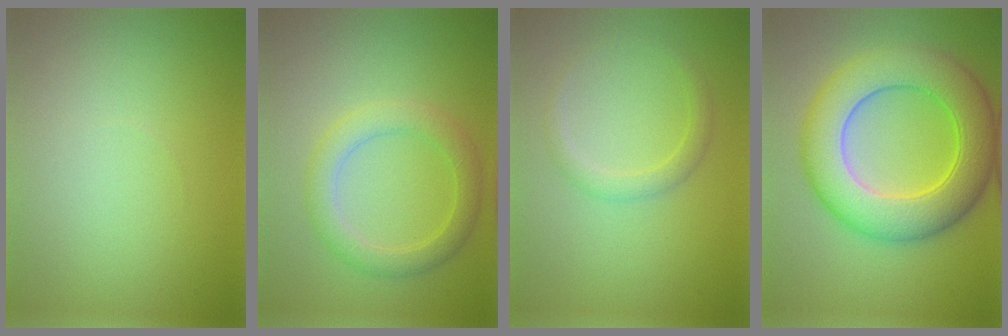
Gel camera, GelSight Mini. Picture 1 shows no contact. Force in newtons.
{"total": 3.5, "press": 3.5, "slide": 0.2}
{"total": 1.7, "press": 1.7, "slide": 0.1}
{"total": 9.5, "press": 9.5, "slide": 0.4}